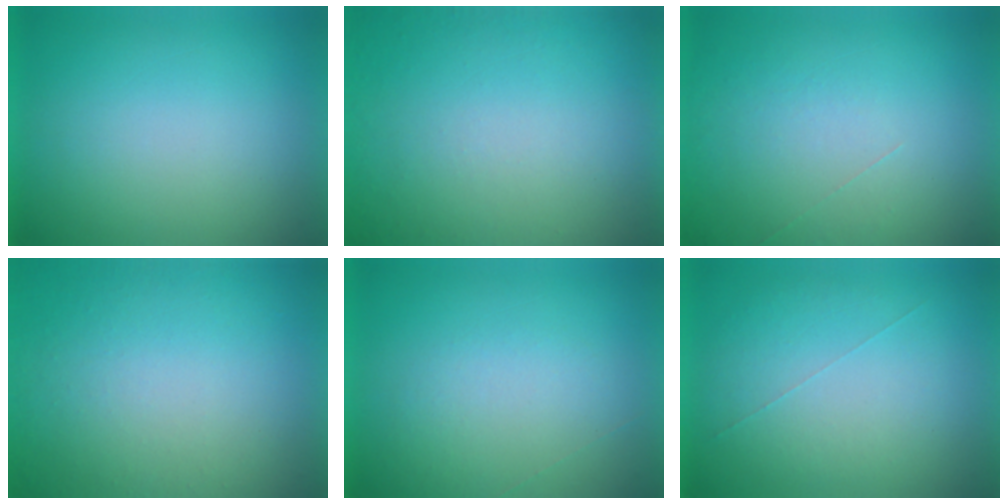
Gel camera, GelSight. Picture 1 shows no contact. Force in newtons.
{"total": 6.0}
{"total": 1.2}
{"total": 9.5}
{"total": 1.0}
{"total": 1.0}